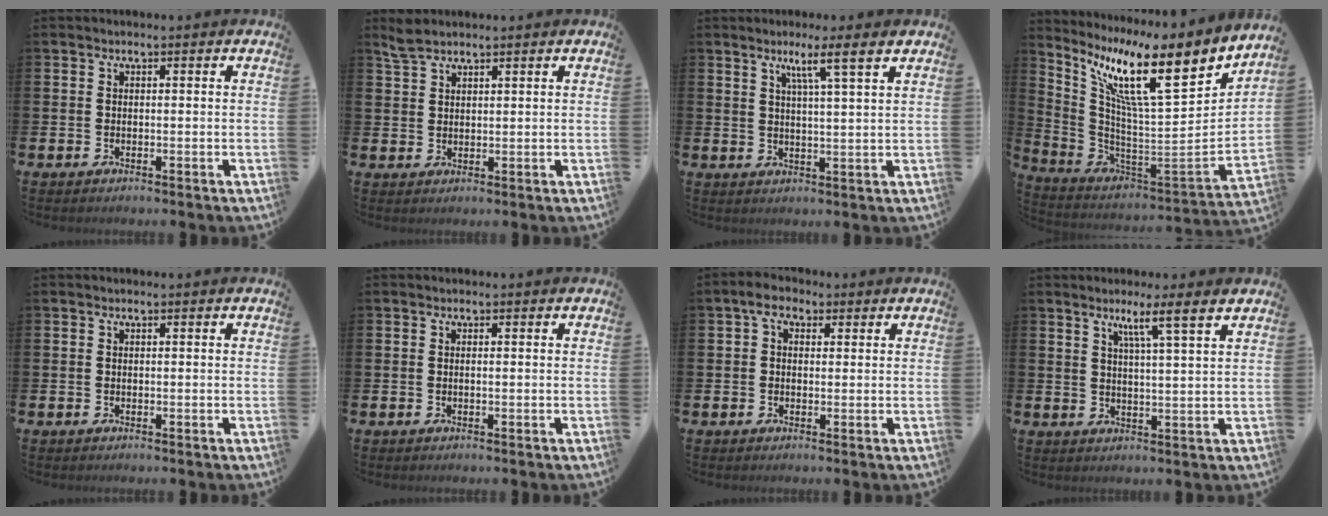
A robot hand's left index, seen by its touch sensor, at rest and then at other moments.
{"total": 3.0, "force": [2.7, 1.1, 0.8], "torque": [-0.013, -0.006, 0.050]}
{"total": 4.8, "force": [3.6, -0.5, 3.1], "torque": [-0.062, -0.017, 0.058]}
{"total": 13.3, "force": [7.8, 2.9, 10.3], "torque": [-0.202, -0.058, 0.119]}
{"total": 0.0}
{"total": 0.0}
{"total": 3.2, "force": [1.8, 2.2, 1.4], "torque": [-0.038, 0.011, 0.031]}
{"total": 4.8, "force": [3.9, -0.7, 2.7], "torque": [-0.055, -0.021, 0.062]}